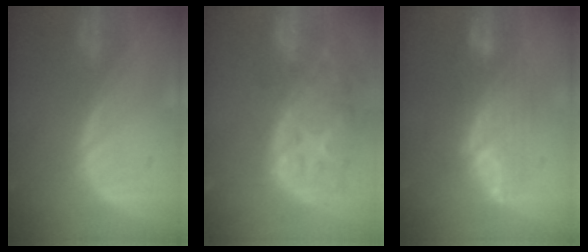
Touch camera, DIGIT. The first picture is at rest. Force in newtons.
{"total": 13.8, "press": 11.1, "slide": 8.1}
{"total": 7.3, "press": 7.1, "slide": 1.3}